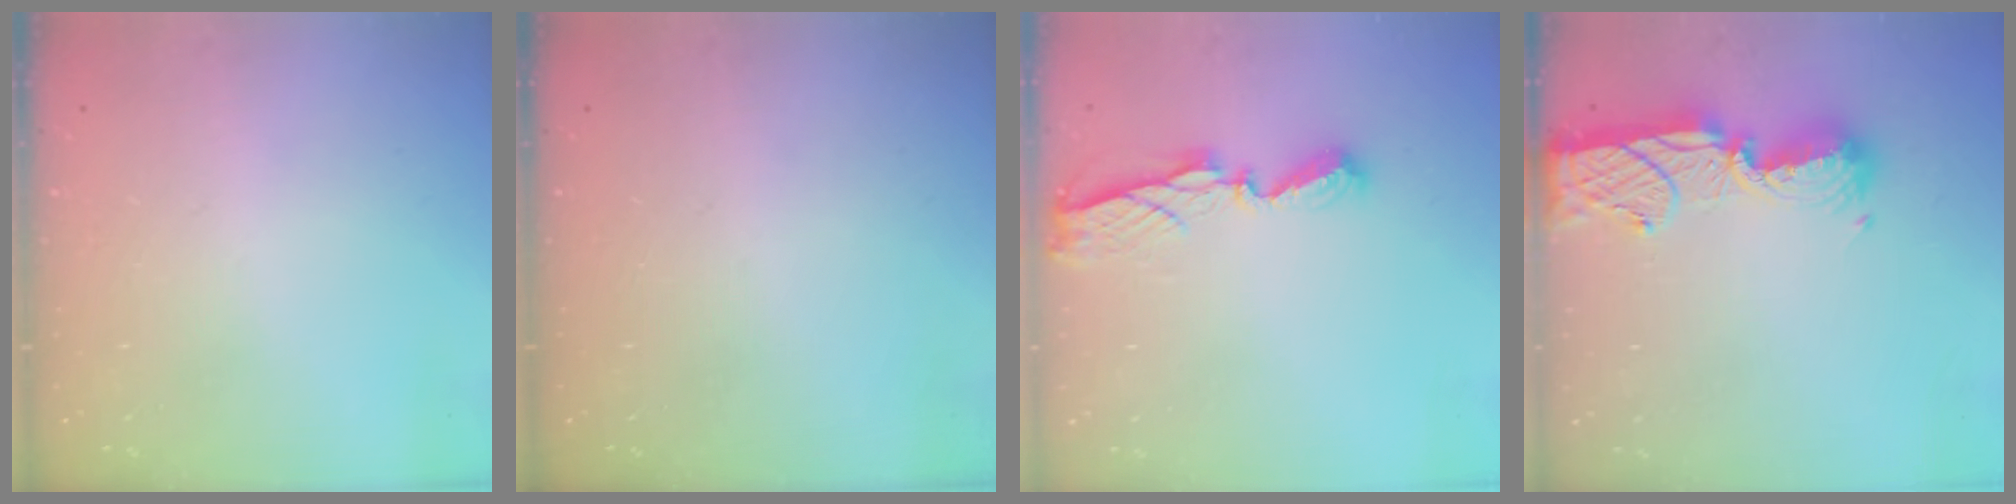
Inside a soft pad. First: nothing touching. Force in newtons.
{"total": 0.0}
{"total": 6.9, "press": 6.9, "slide": 0.6}
{"total": 13.4, "press": 13.3, "slide": 1.0}